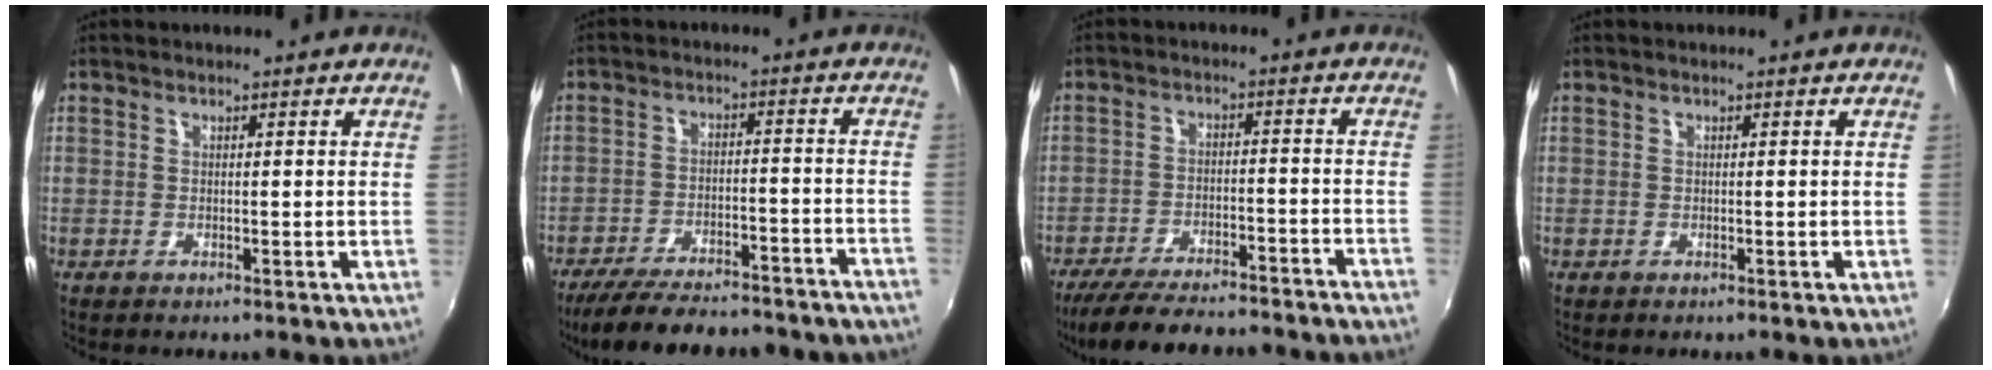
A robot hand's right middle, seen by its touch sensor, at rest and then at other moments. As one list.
[{"total": 22.8, "force": [-20.0, 5.0, 9.6], "torque": [-0.181, -0.020, -0.265]}, {"total": 20.7, "force": [-18.5, 2.7, 9.0], "torque": [-0.170, -0.030, -0.258]}, {"total": 0.0}]